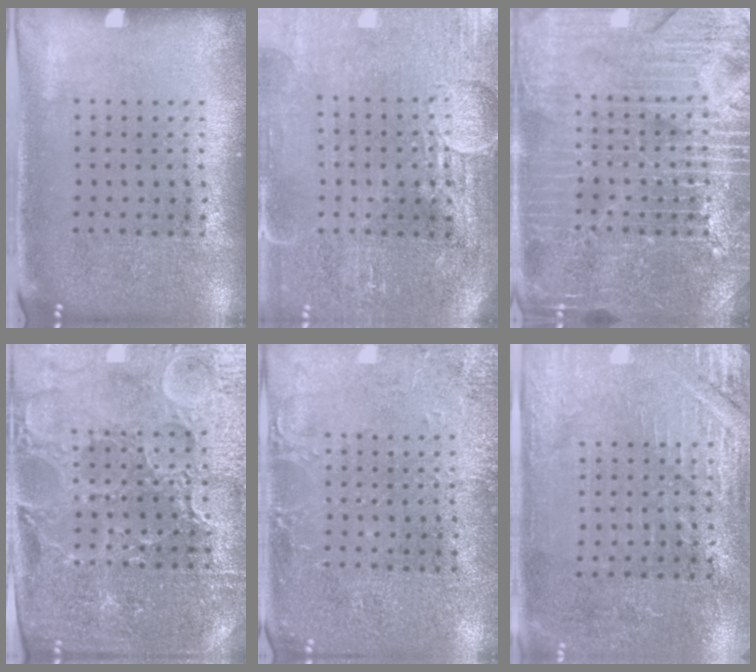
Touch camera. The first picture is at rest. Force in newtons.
{"total": 3.8, "press": 3.6, "slide": 1.4}
{"total": 5.1, "press": 5.0, "slide": 0.6}
{"total": 4.2, "press": 4.1, "slide": 1.2}
{"total": 2.5, "press": 2.5, "slide": 0.3}
{"total": 2.9, "press": 2.8, "slide": 0.7}